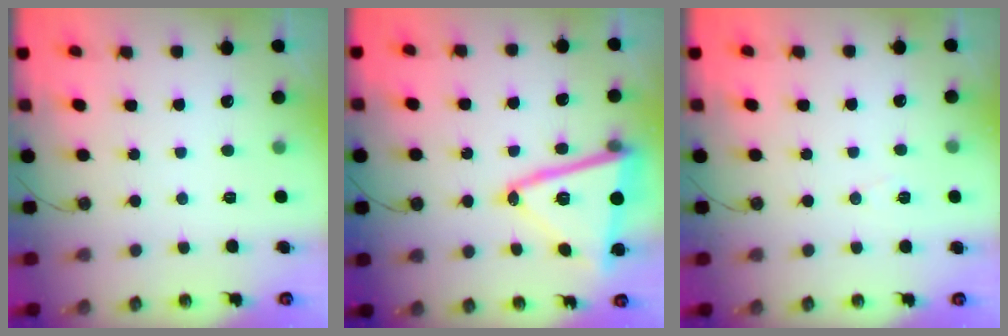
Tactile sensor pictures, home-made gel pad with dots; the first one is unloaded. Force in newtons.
{"total": 18.6, "press": 18.5, "slide": 1.7}
{"total": 6.2, "press": 4.2, "slide": 4.5}